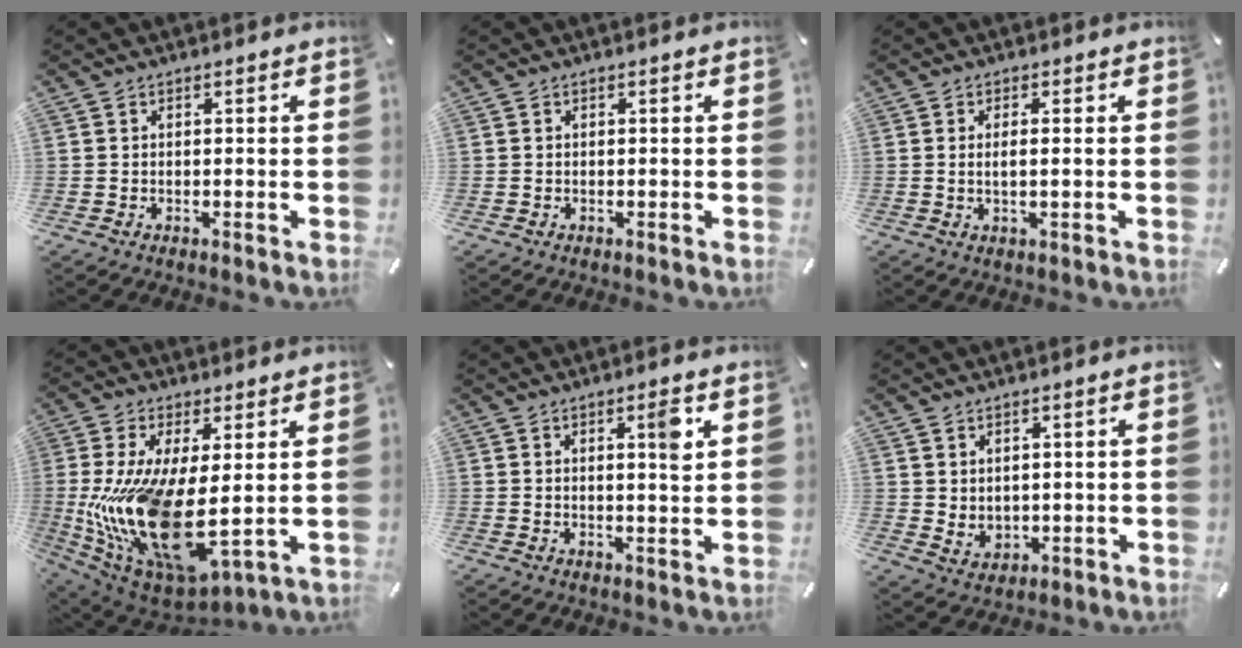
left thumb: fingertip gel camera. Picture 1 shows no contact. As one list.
[{"total": 0.0}, {"total": 2.7, "force": [0.1, 0.3, 2.7], "torque": [-0.051, -0.004, 0.002]}, {"total": 20.1, "force": [0.9, 9.0, 17.9], "torque": [-0.376, -0.042, 0.035]}, {"total": 5.3, "force": [2.2, 0.8, 4.7], "torque": [-0.066, -0.013, 0.029]}, {"total": 3.8, "force": [2.1, 3.1, 0.4], "torque": [-0.002, -0.016, 0.041]}]